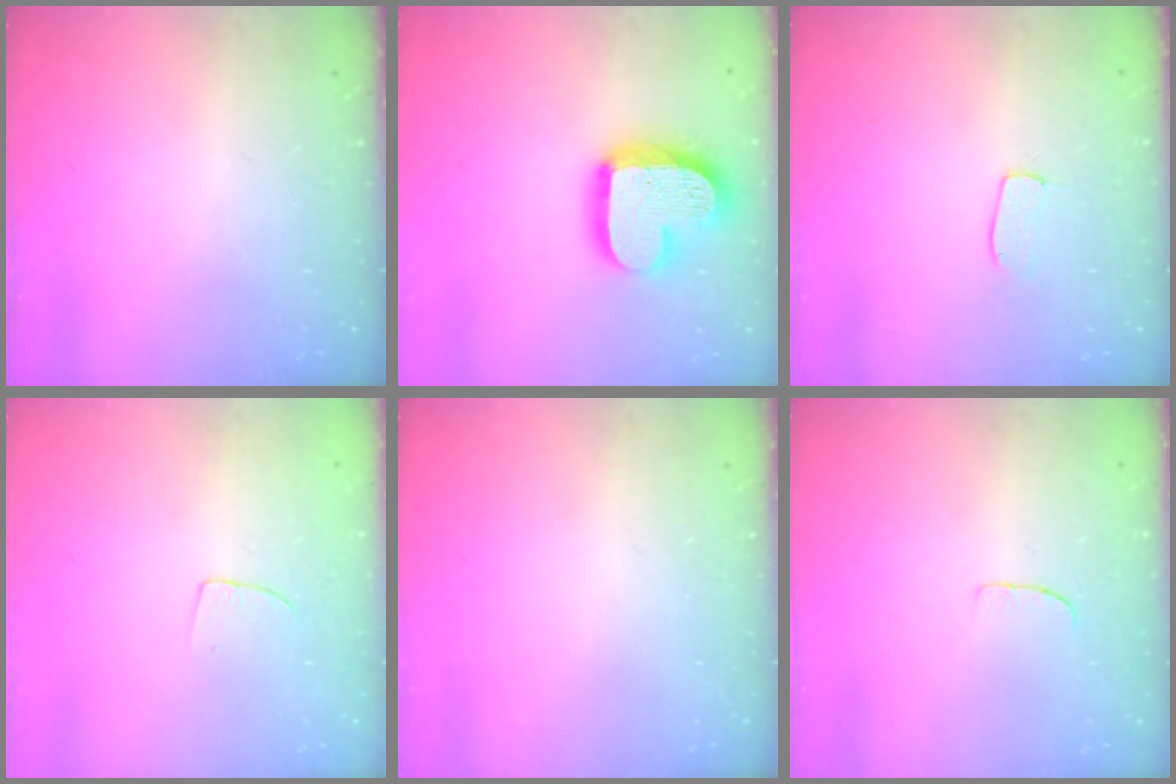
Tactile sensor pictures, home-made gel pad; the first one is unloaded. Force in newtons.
{"total": 18.6, "press": 18.6, "slide": 1.3}
{"total": 3.3, "press": 3.3, "slide": 0.2}
{"total": 2.9, "press": 2.9, "slide": 0.2}
{"total": 0.0}
{"total": 5.4, "press": 5.4, "slide": 0.4}